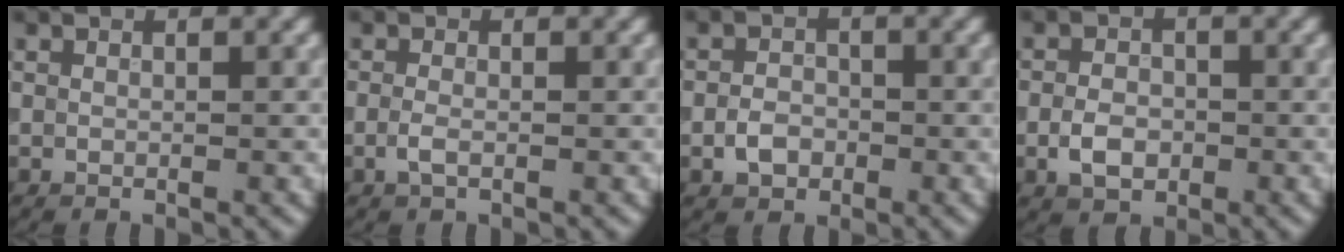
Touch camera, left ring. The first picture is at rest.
{"total": 1.3, "force": [-0.4, 0.6, 1.1], "torque": [-0.027, -0.002, -0.012]}
{"total": 2.2, "force": [-0.8, 1.7, 1.1], "torque": [-0.018, 0.002, -0.020]}
{"total": 3.0, "force": [-0.9, 2.1, 1.9], "torque": [-0.032, 0.001, -0.022]}